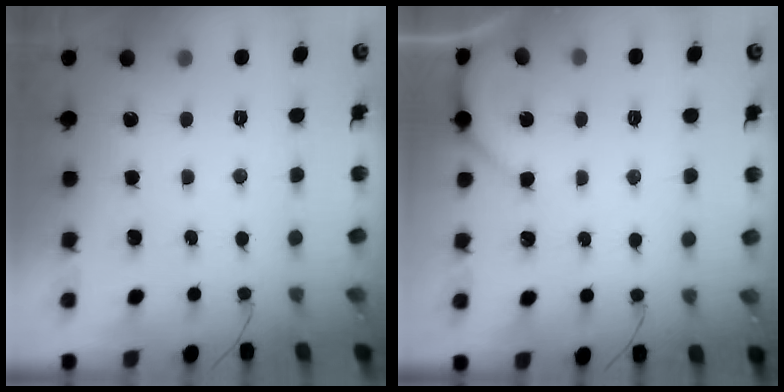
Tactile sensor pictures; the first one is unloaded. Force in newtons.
{"total": 2.3, "press": 2.3, "slide": 0.4}